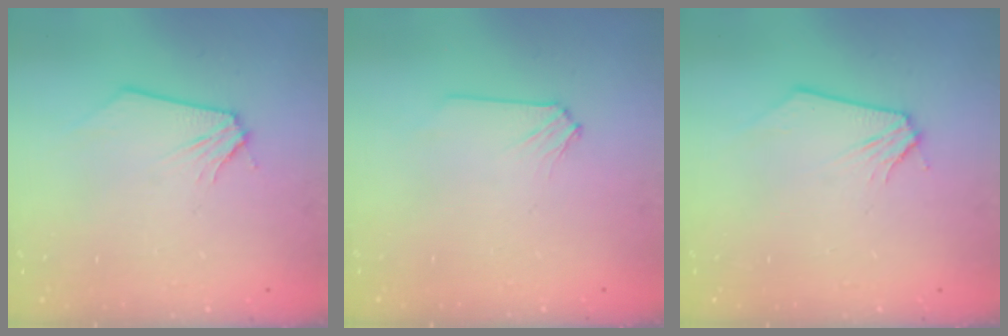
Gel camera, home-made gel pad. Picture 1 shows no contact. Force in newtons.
{"total": 0.0}
{"total": 0.0}